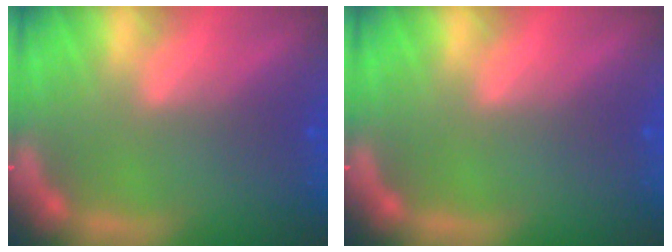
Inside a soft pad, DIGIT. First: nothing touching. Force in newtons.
{"total": 0.0}